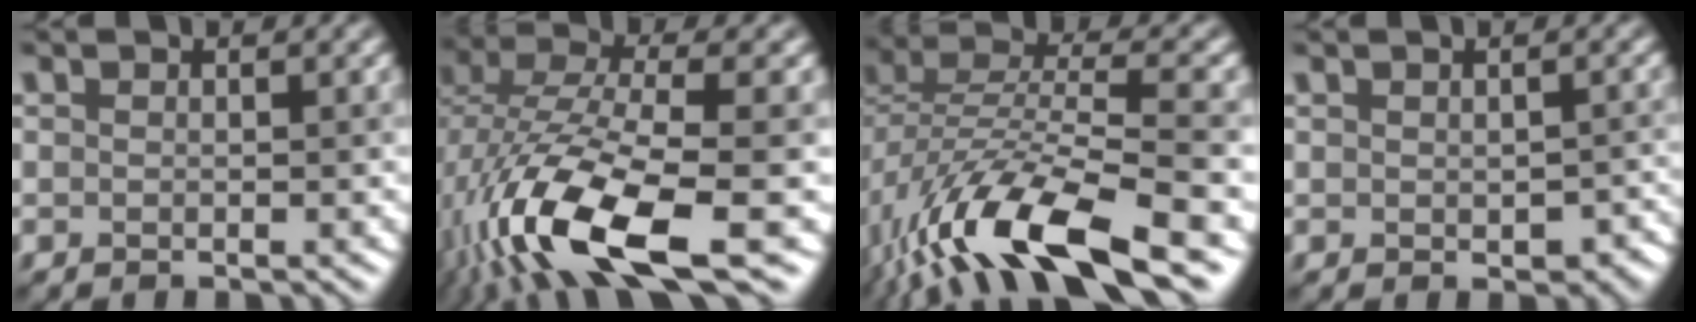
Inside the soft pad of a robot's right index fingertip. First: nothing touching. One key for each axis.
{"total": 12.3, "fx": -5.1, "fy": 4.3, "fz": 10.3, "tx": -0.222, "ty": -0.006, "tz": -0.102}
{"total": 11.9, "fx": -6.6, "fy": 3.7, "fz": 9.2, "tx": -0.182, "ty": 0.002, "tz": -0.132}
{"total": 2.4, "fx": -0.4, "fy": 1.6, "fz": 1.7, "tx": -0.021, "ty": -0.010, "tz": -0.001}